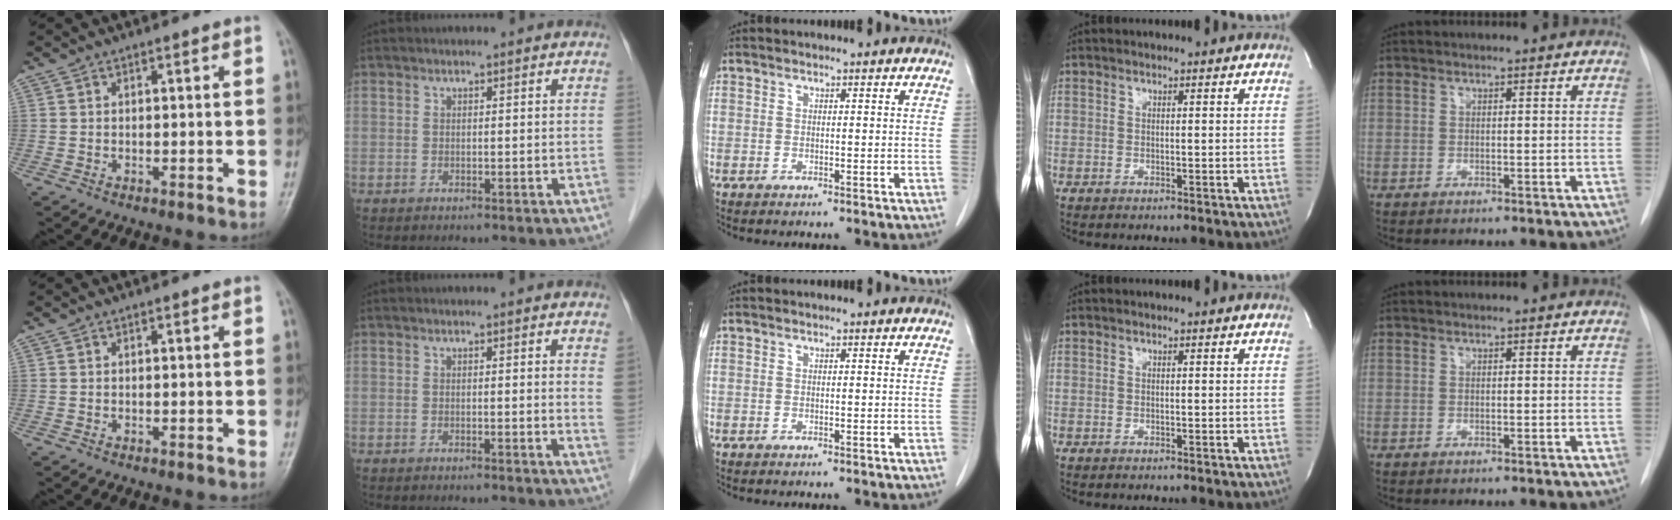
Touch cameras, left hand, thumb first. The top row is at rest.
{"index": {"total": 2.4, "force": [1.5, 0.2, 1.9], "torque": [-0.026, -0.005, 0.003]}}